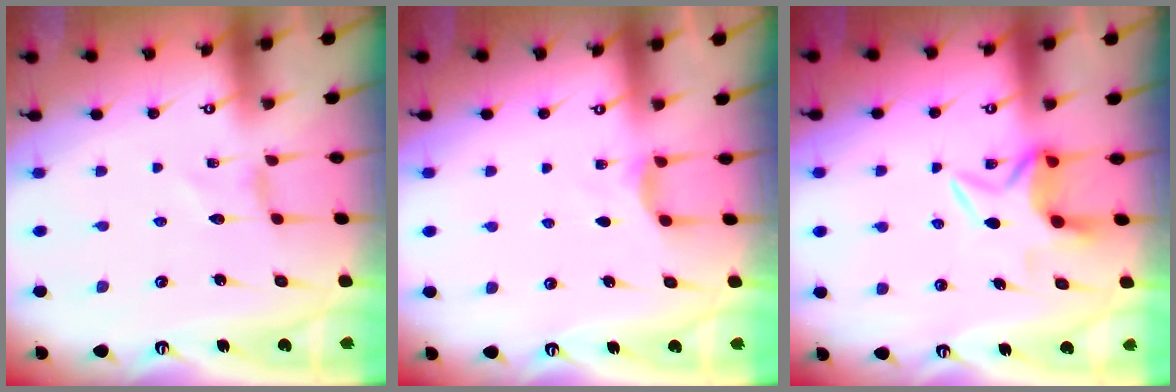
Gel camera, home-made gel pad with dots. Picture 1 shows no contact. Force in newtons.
{"total": 2.6, "press": 2.5, "slide": 0.4}
{"total": 4.7, "press": 4.6, "slide": 0.9}